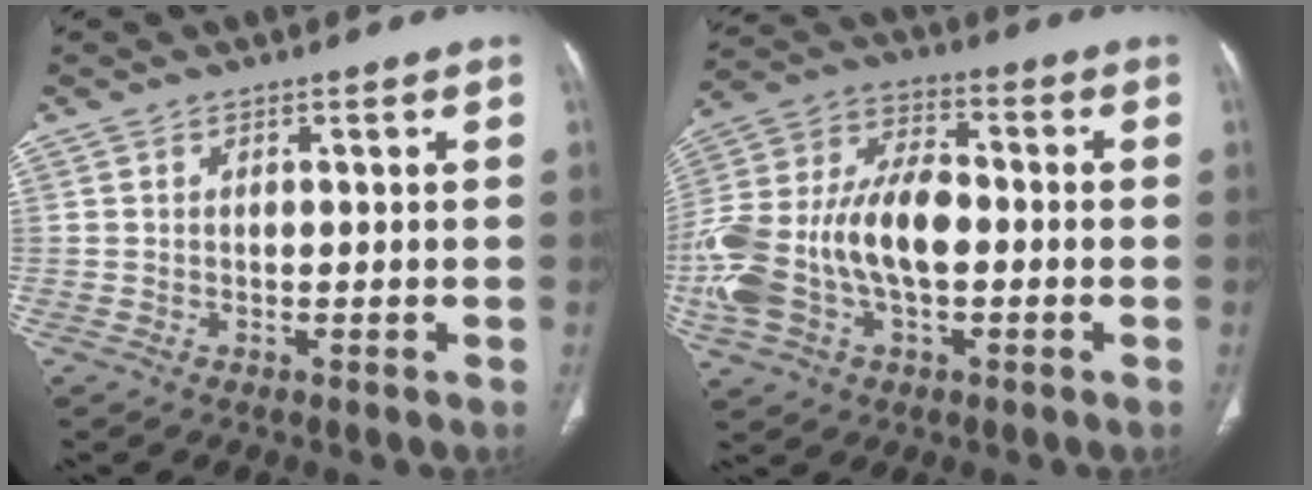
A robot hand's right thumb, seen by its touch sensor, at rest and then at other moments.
{"total": 21.2, "force": [-3.1, 12.4, 16.9], "torque": [-0.370, 0.029, -0.055]}